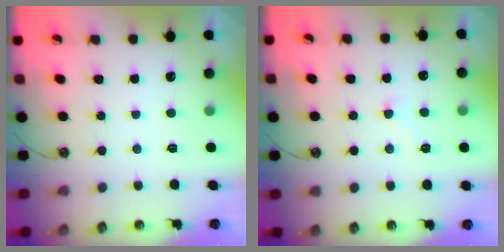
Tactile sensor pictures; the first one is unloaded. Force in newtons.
{"total": 2.3, "press": 2.2, "slide": 0.6}